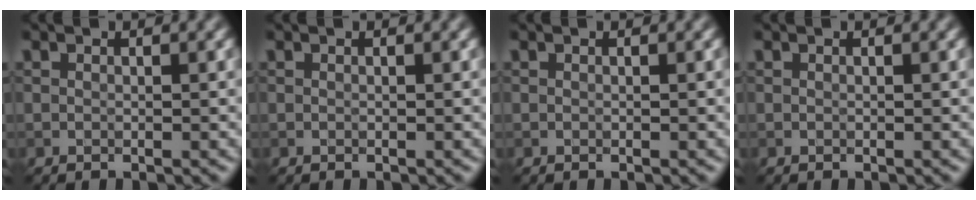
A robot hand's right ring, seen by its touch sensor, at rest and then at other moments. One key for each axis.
{"total": 0.0}
{"total": 0.0}
{"total": 0.0}